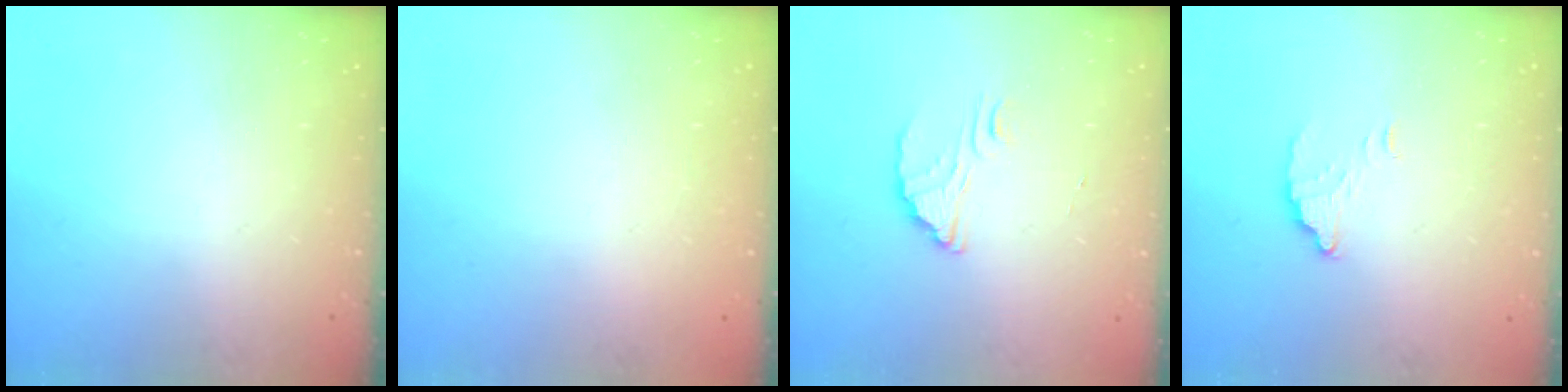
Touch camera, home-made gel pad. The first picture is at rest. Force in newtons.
{"total": 2.3, "press": 2.3, "slide": 0.1}
{"total": 2.3, "press": 2.3, "slide": 0.0}
{"total": 3.6, "press": 3.6, "slide": 0.2}